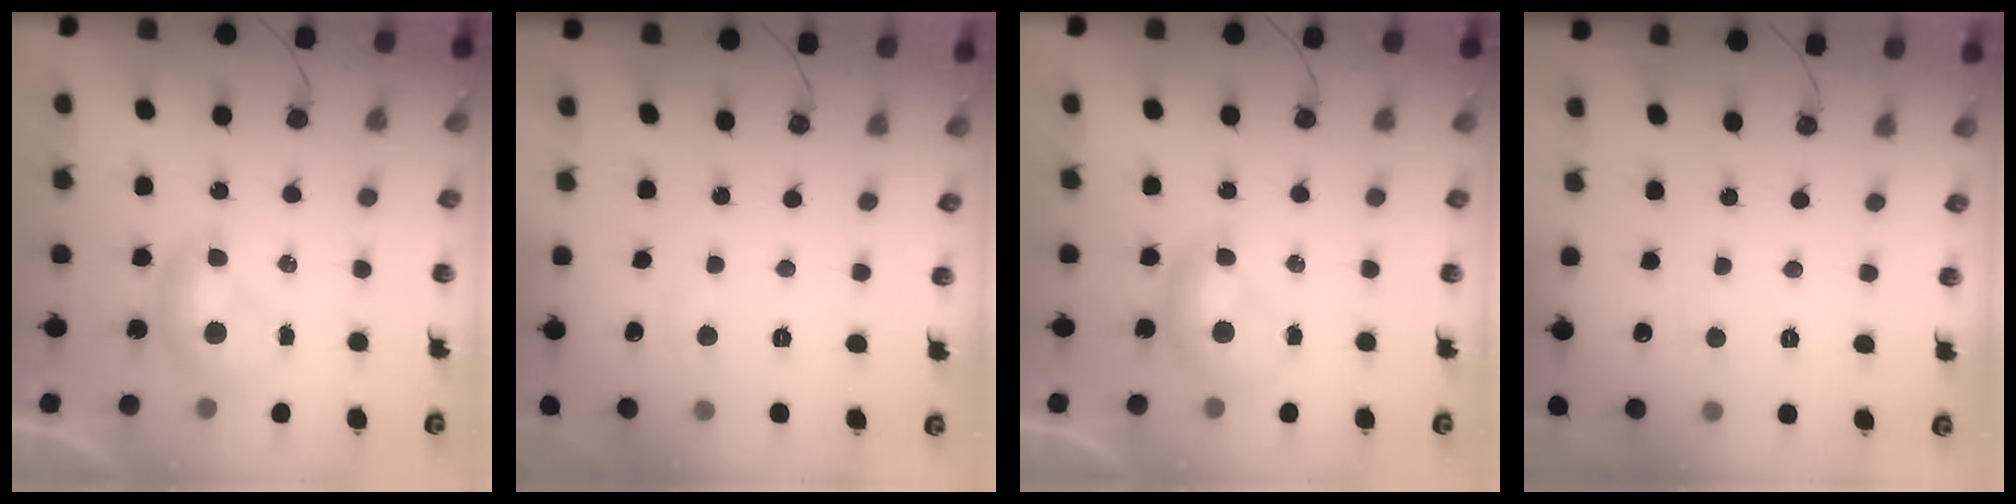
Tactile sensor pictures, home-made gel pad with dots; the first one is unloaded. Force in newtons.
{"total": 1.3, "press": 1.1, "slide": 0.6}
{"total": 0.0}
{"total": 0.6, "press": 0.5, "slide": 0.4}